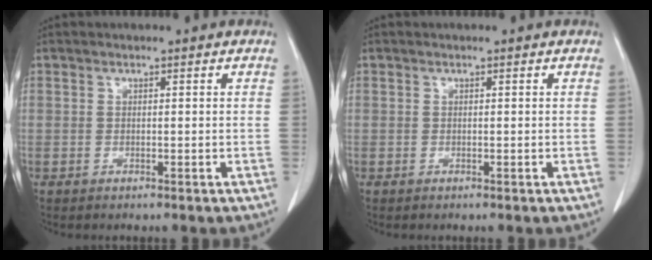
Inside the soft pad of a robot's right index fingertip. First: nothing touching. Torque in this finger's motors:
{"motor_torque": [-0.02, 0.02, -0.01, 0.01]}